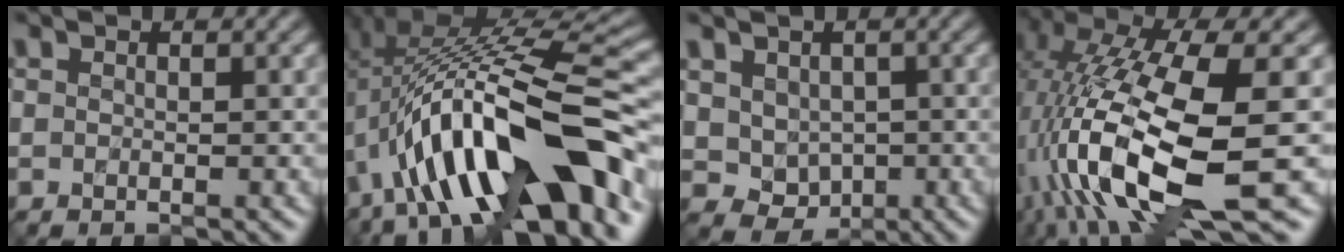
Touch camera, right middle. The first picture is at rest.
{"total": 15.7, "force": [-3.8, 5.7, 14.1], "torque": [-0.226, 0.021, -0.066]}
{"total": 3.8, "force": [0.1, 3.3, 2.0], "torque": [-0.031, -0.006, 0.013]}
{"total": 15.1, "force": [-4.0, 4.8, 13.8], "torque": [-0.285, -0.007, -0.065]}